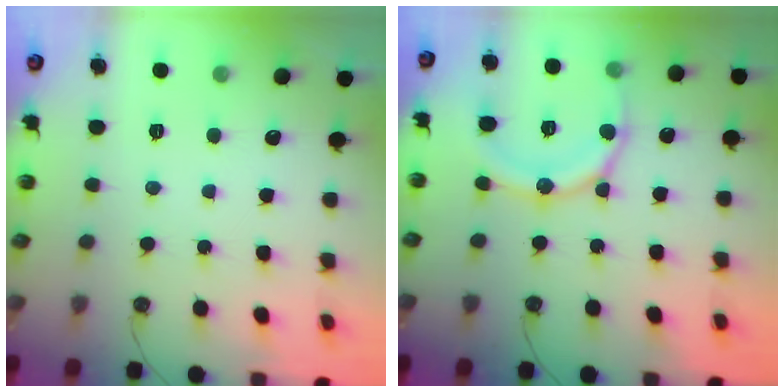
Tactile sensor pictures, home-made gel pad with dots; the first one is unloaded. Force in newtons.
{"total": 14.9, "press": 14.8, "slide": 1.5}